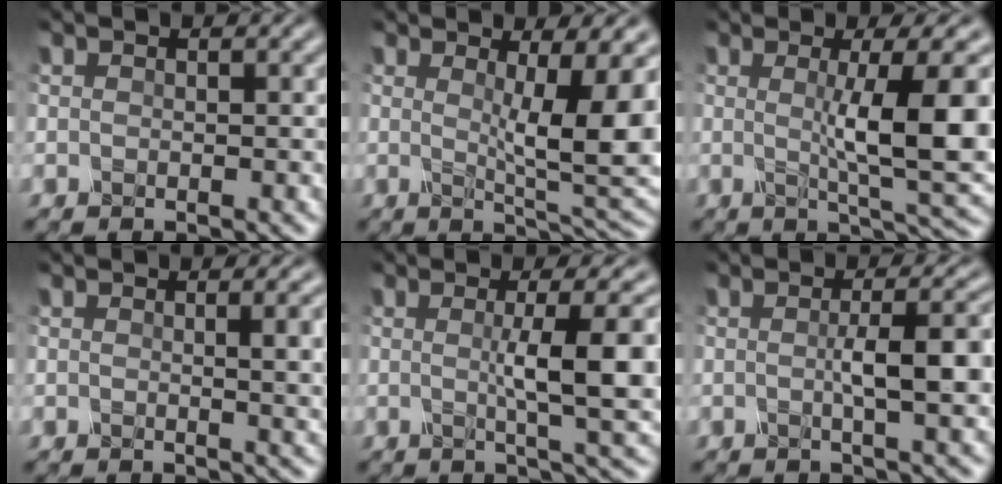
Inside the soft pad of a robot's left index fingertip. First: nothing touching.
{"total": 7.1, "force": [1.3, 1.4, 6.9], "torque": [-0.102, -0.013, 0.024]}
{"total": 8.4, "force": [0.5, 1.4, 8.3], "torque": [-0.117, -0.001, 0.009]}
{"total": 3.8, "force": [0.8, 1.2, 3.5], "torque": [-0.044, -0.002, 0.018]}
{"total": 7.0, "force": [0.3, 1.1, 6.9], "torque": [-0.099, 0.003, 0.005]}
{"total": 4.9, "force": [-0.4, 1.0, 4.8], "torque": [-0.085, 0.002, -0.006]}